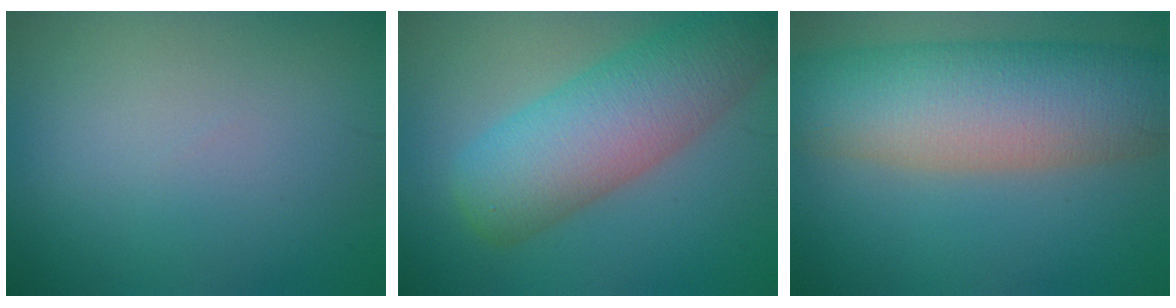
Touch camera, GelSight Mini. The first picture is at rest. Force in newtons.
{"total": 8.0, "press": 8.0, "slide": 0.4}
{"total": 11.3, "press": 11.3, "slide": 0.4}